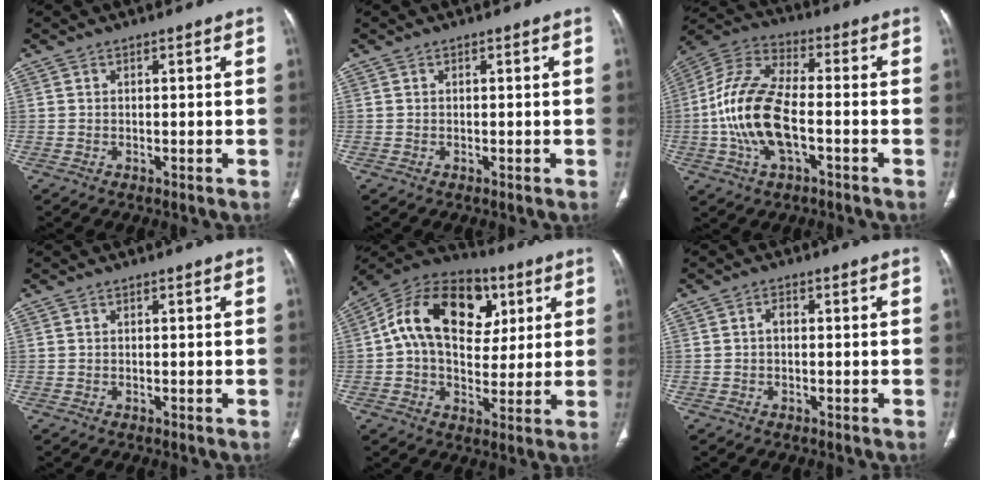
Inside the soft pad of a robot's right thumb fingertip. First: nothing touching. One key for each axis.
{"total": 0.0}
{"total": 15.6, "fx": -3.1, "fy": 7.3, "fz": 13.5, "tx": -0.283, "ty": 0.029, "tz": -0.061}
{"total": 0.0}
{"total": 20.7, "fx": 5.3, "fy": 13.9, "fz": 14.4, "tx": -0.218, "ty": 0.012, "tz": 0.076}
{"total": 1.4, "fx": -0.1, "fy": 0.9, "fz": 1.0, "tx": -0.013, "ty": 0.004, "tz": -0.005}